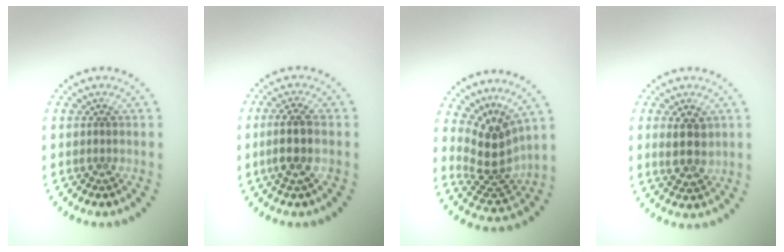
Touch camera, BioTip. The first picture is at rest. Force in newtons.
{"total": 2.8, "press": 2.5, "slide": 1.3}
{"total": 4.1, "press": 2.7, "slide": 3.1}
{"total": 3.0, "press": 2.8, "slide": 0.9}